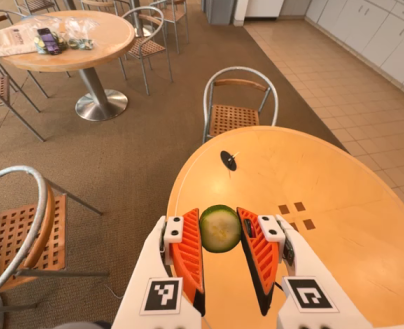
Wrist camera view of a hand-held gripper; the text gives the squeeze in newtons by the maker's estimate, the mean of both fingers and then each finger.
{"total": 7.1, "left": 7.2, "right": 6.9}